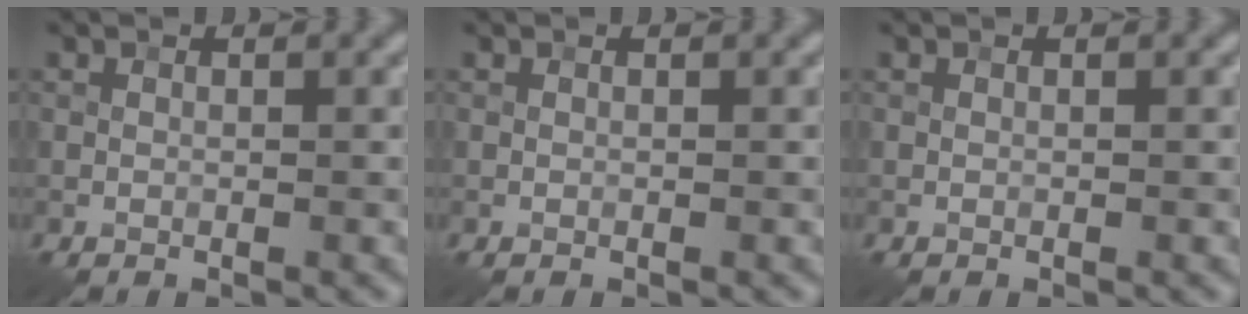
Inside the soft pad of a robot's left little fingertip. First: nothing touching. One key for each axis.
{"total": 0.0}
{"total": 0.0}